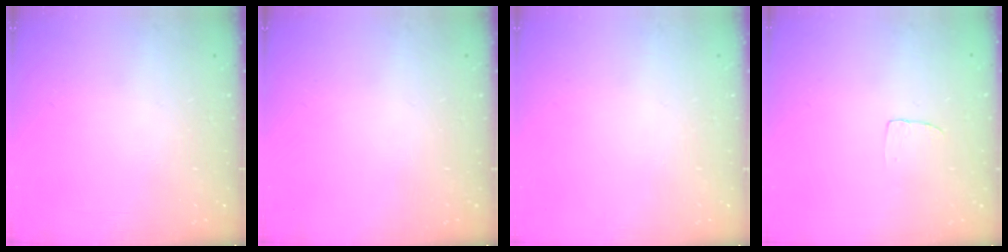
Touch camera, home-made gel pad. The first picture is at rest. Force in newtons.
{"total": 0.0}
{"total": 0.0}
{"total": 2.4, "press": 2.4, "slide": 0.1}